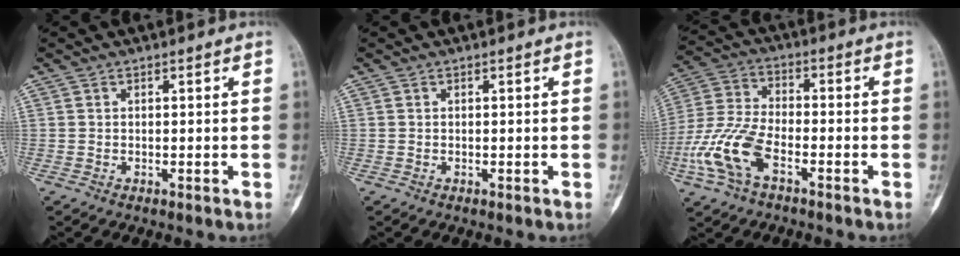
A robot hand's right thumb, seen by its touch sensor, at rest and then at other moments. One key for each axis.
{"total": 0.0}
{"total": 11.9, "fx": -5.1, "fy": 6.0, "fz": 8.9, "tx": -0.204, "ty": 0.026, "tz": -0.101}